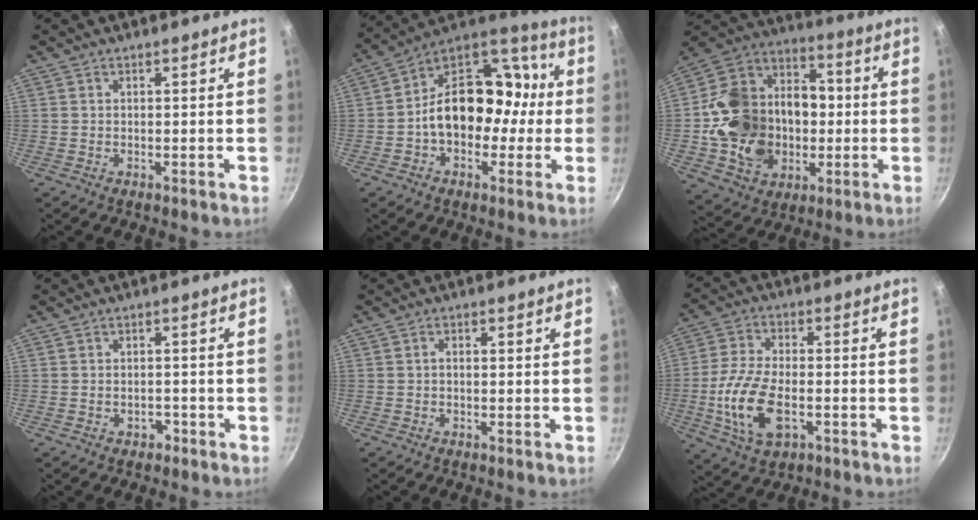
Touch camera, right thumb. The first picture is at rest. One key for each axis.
{"total": 19.8, "fx": -0.9, "fy": 13.2, "fz": 14.7, "tx": -0.184, "ty": 0.058, "tz": -0.021}
{"total": 24.0, "fx": -2.3, "fy": 18.1, "fz": 15.5, "tx": -0.247, "ty": 0.029, "tz": -0.028}
{"total": 1.9, "fx": -1.0, "fy": 1.4, "fz": 0.7, "tx": -0.004, "ty": 0.012, "tz": -0.014}
{"total": 1.0, "fx": -0.1, "fy": 0.6, "fz": 0.8, "tx": -0.011, "ty": 0.005, "tz": -0.004}
{"total": 13.5, "fx": -3.5, "fy": 7.1, "fz": 10.9, "tx": -0.221, "ty": 0.009, "tz": -0.062}